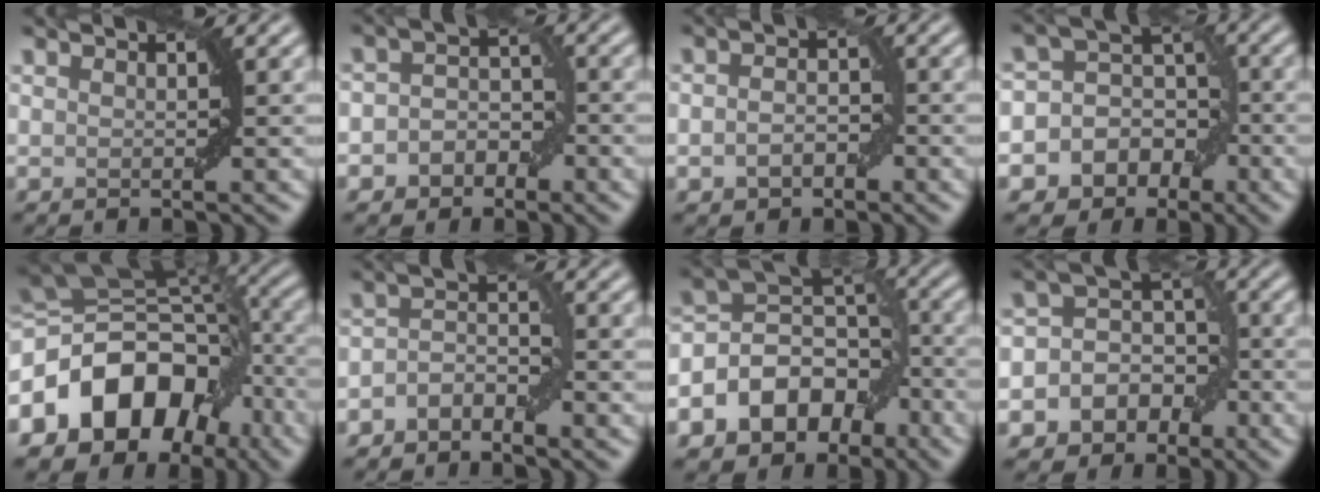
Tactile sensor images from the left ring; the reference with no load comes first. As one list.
[{"total": 3.2, "force": [-1.4, 2.5, 1.5], "torque": [-0.002, 0.008, -0.034]}, {"total": 2.5, "force": [-0.8, 1.7, 1.7], "torque": [-0.027, 0.001, -0.016]}, {"total": 9.5, "force": [-3.8, 8.3, 2.4], "torque": [-0.035, 0.012, -0.081]}, {"total": 13.3, "force": [-5.4, 9.7, 7.2], "torque": [-0.130, 0.014, -0.106]}, {"total": 2.5, "force": [-1.6, 1.3, 1.4], "torque": [-0.025, 0.013, -0.031]}, {"total": 8.8, "force": [-4.3, 6.2, 4.5], "torque": [-0.067, 0.007, -0.084]}, {"total": 8.6, "force": [-3.5, 7.4, 2.4], "torque": [-0.028, 0.016, -0.074]}]